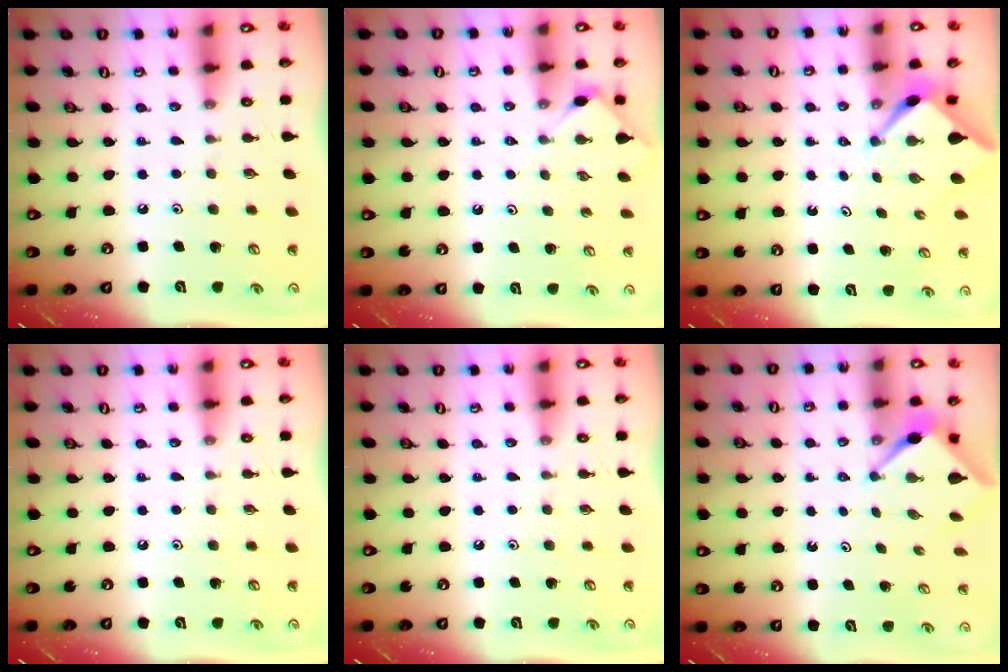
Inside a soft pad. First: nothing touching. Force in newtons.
{"total": 4.1, "press": 4.1, "slide": 0.7}
{"total": 2.6, "press": 2.5, "slide": 0.4}
{"total": 0.0}
{"total": 0.0}
{"total": 3.1, "press": 3.0, "slide": 0.3}